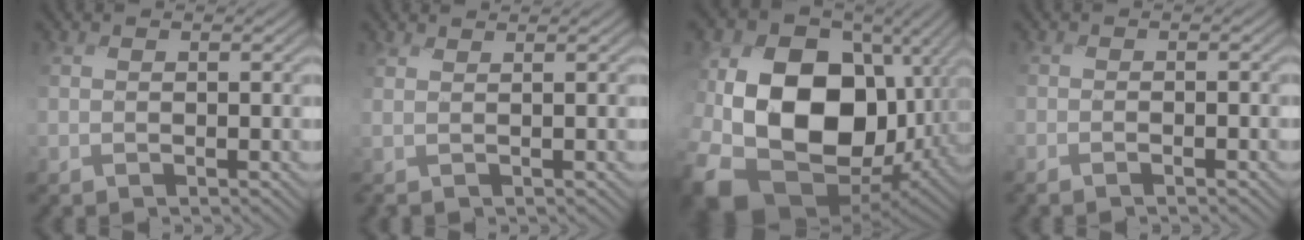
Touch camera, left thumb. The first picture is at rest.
{"total": 1.2, "force": [1.0, -0.4, 0.4], "torque": [-0.006, 0.006, 0.011]}
{"total": 18.7, "force": [-2.7, 13.5, 12.6], "torque": [-0.276, -0.019, -0.035]}
{"total": 0.9, "force": [-0.9, 0.0, 0.1], "torque": [0.002, 0.002, -0.019]}